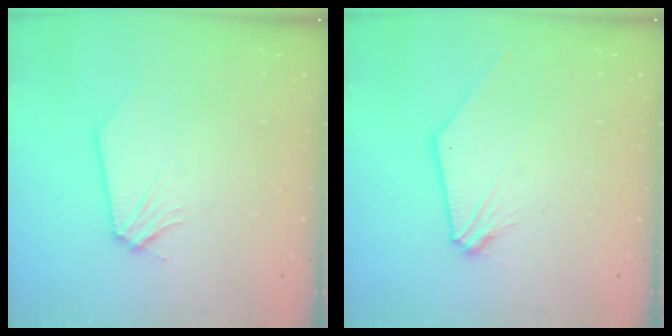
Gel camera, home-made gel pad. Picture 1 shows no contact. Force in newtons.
{"total": 3.9, "press": 3.9, "slide": 0.8}